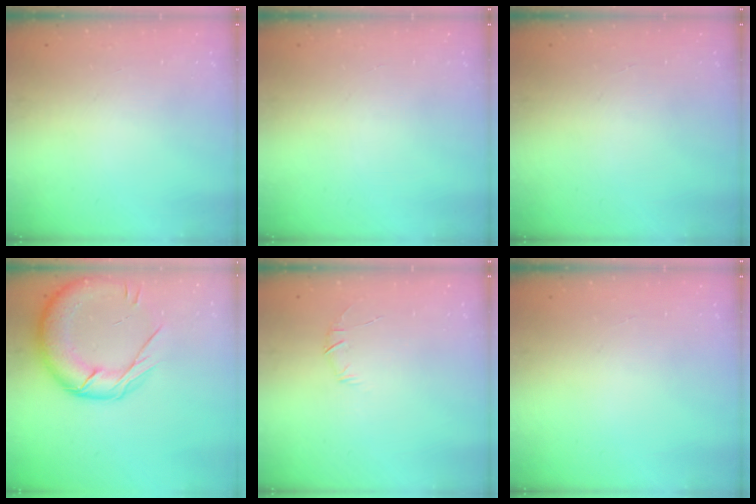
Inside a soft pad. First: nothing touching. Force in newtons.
{"total": 0.0}
{"total": 0.0}
{"total": 19.3, "press": 19.1, "slide": 3.0}
{"total": 5.2, "press": 5.0, "slide": 1.4}
{"total": 0.0}